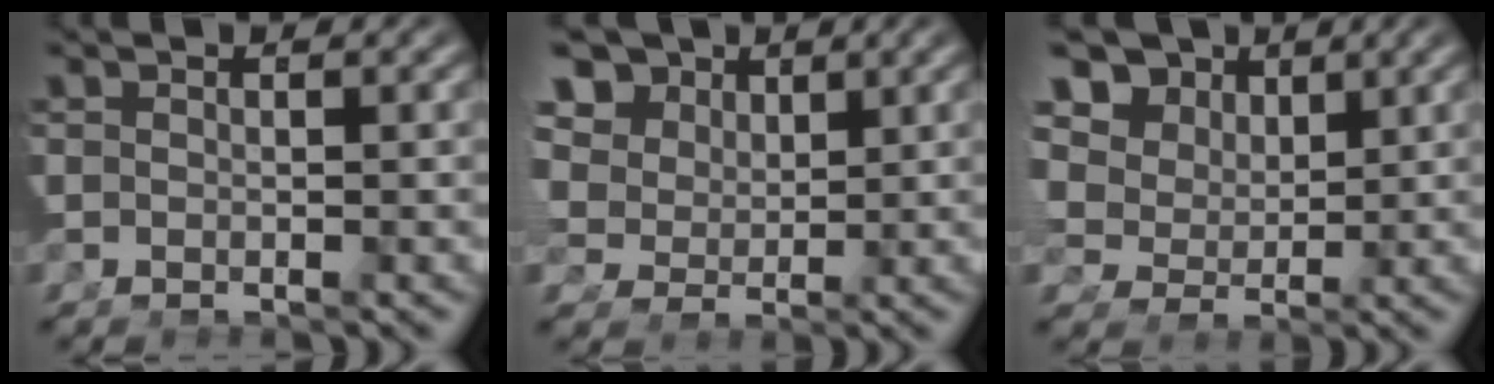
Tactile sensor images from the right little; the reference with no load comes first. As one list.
[{"total": 9.2, "force": [3.5, 6.8, 5.1], "torque": [-0.114, -0.012, 0.059]}, {"total": 10.7, "force": [3.8, 8.0, 6.0], "torque": [-0.132, -0.011, 0.061]}]